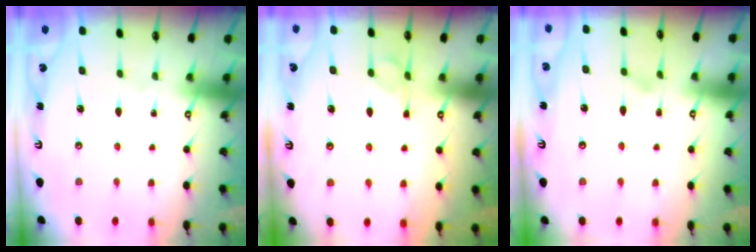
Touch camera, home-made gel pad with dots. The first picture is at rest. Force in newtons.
{"total": 1.7, "press": 1.5, "slide": 0.9}
{"total": 1.1, "press": 0.6, "slide": 1.0}